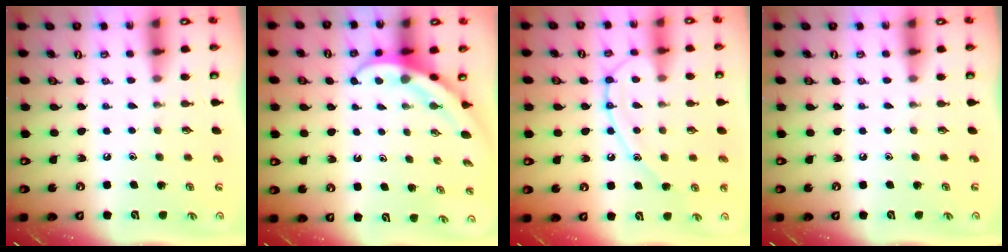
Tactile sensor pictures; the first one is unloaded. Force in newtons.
{"total": 4.0, "press": 4.0, "slide": 0.4}
{"total": 13.4, "press": 13.4, "slide": 1.1}
{"total": 0.0}